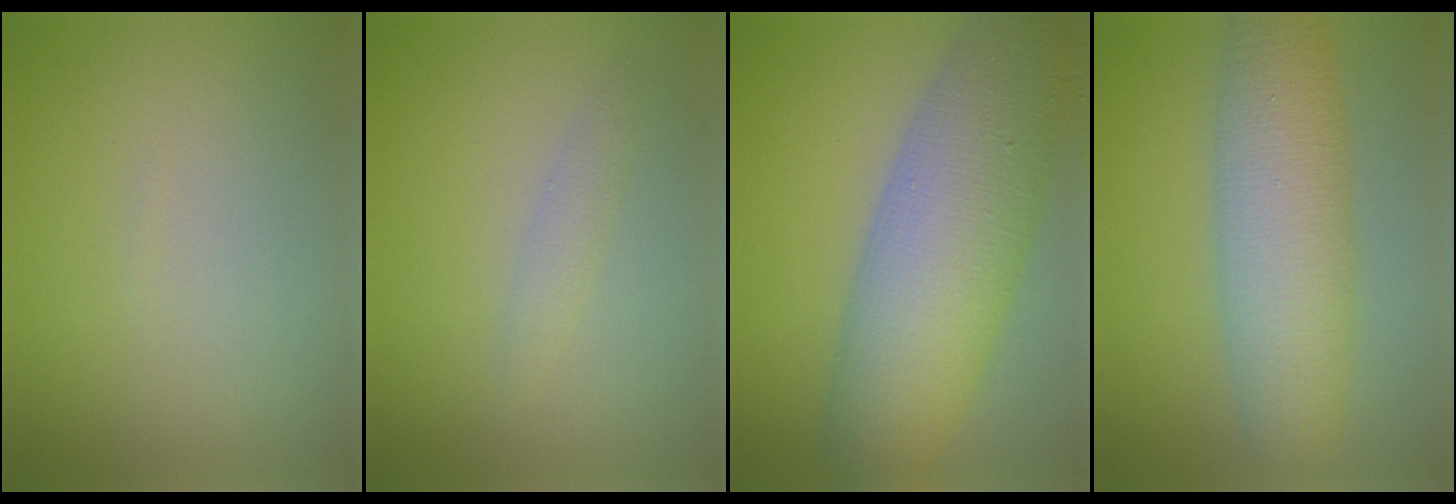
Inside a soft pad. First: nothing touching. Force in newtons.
{"total": 1.3, "press": 1.3, "slide": 0.0}
{"total": 12.3, "press": 12.3, "slide": 0.7}
{"total": 7.8, "press": 7.8, "slide": 0.3}